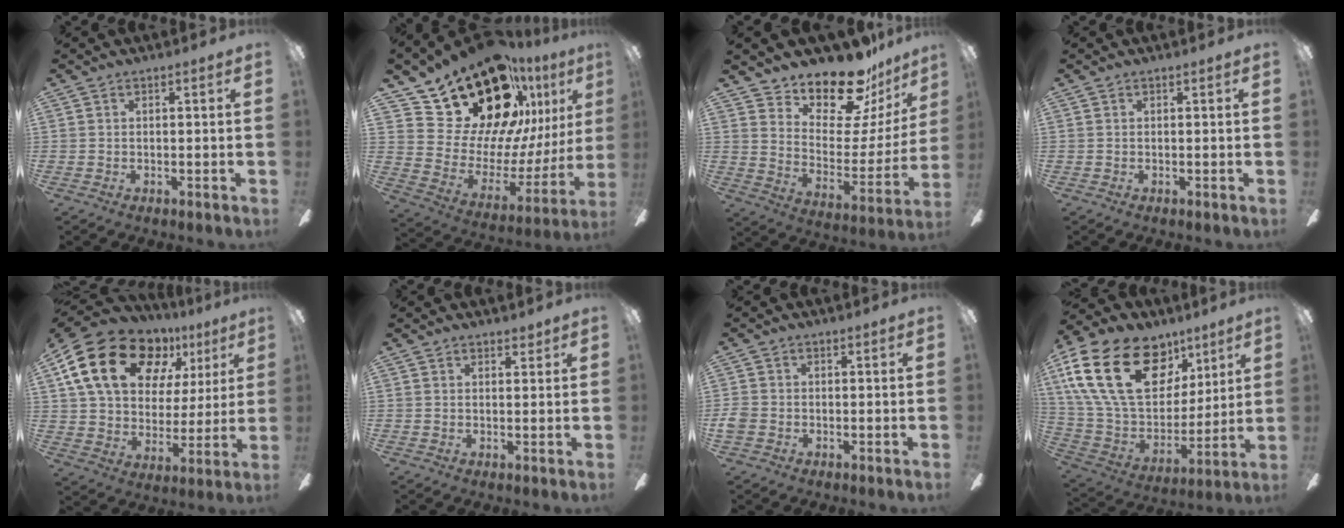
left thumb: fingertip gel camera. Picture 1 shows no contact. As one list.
[{"total": 26.1, "force": [19.3, 12.8, 12.2], "torque": [-0.203, -0.137, 0.365]}, {"total": 16.8, "force": [14.7, 5.9, 5.7], "torque": [-0.097, -0.121, 0.256]}, {"total": 0.0}, {"total": 22.0, "force": [11.1, 14.4, 12.4], "torque": [-0.229, -0.040, 0.203]}, {"total": 1.9, "force": [1.6, 0.8, 0.5], "torque": [0.006, -0.007, 0.028]}, {"total": 2.5, "force": [-0.8, 2.0, 1.3], "torque": [-0.019, 0.007, -0.013]}, {"total": 27.6, "force": [11.9, 17.5, 17.8], "torque": [-0.351, -0.043, 0.220]}]